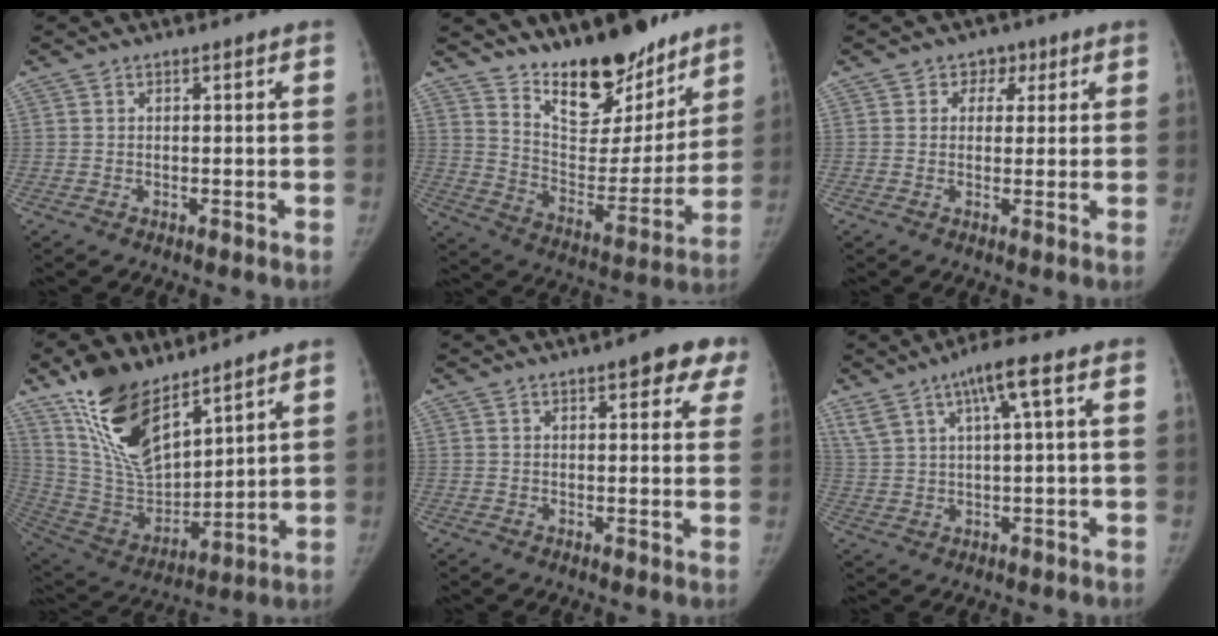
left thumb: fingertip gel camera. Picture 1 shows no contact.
{"total": 21.1, "force": [16.3, 8.4, 10.4], "torque": [-0.107, -0.115, 0.269]}
{"total": 3.8, "force": [1.5, 3.3, 1.0], "torque": [0.019, 0.001, 0.013]}
{"total": 19.1, "force": [12.9, 8.2, 11.5], "torque": [-0.176, -0.069, 0.258]}
{"total": 7.9, "force": [4.5, 2.7, 5.9], "torque": [-0.037, -0.011, 0.047]}
{"total": 8.3, "force": [4.2, 1.1, 7.1], "torque": [-0.139, 0.001, 0.079]}